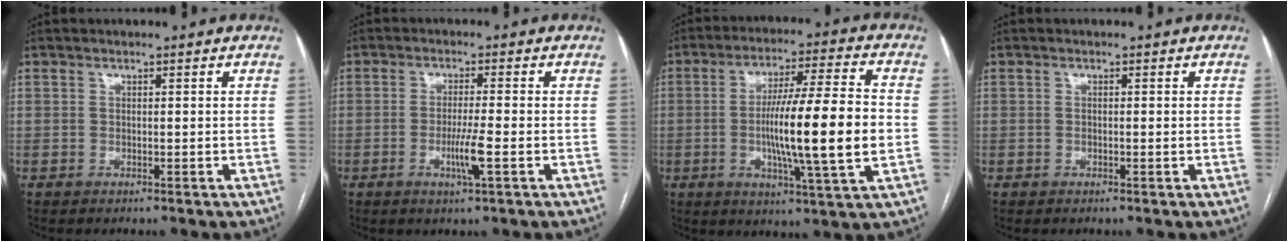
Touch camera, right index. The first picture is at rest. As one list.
[{"total": 4.5, "force": [-1.4, -0.3, 4.2], "torque": [-0.082, -0.010, -0.026]}, {"total": 16.4, "force": [-1.8, 0.2, 16.3], "torque": [-0.276, -0.005, -0.035]}, {"total": 0.7, "force": [0.0, 0.2, 0.7], "torque": [-0.016, 0.000, 0.001]}]